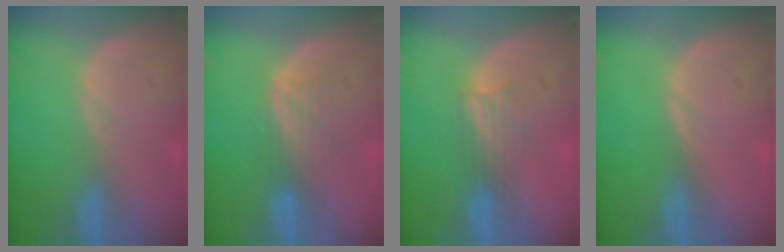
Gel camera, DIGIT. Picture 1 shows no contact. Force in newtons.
{"total": 4.3, "press": 3.6, "slide": 2.3}
{"total": 3.3, "press": 2.9, "slide": 1.6}
{"total": 0.0}